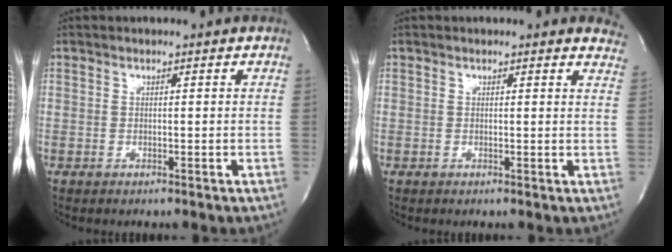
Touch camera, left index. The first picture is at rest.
{"total": 3.9, "force": [3.6, 1.1, 0.7], "torque": [0.007, -0.014, 0.009]}